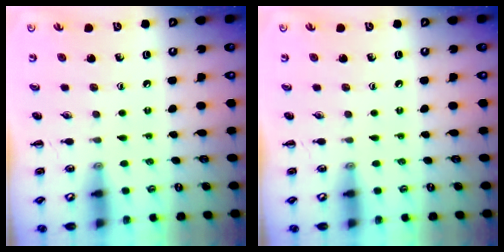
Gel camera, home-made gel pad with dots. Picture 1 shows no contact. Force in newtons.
{"total": 0.0}